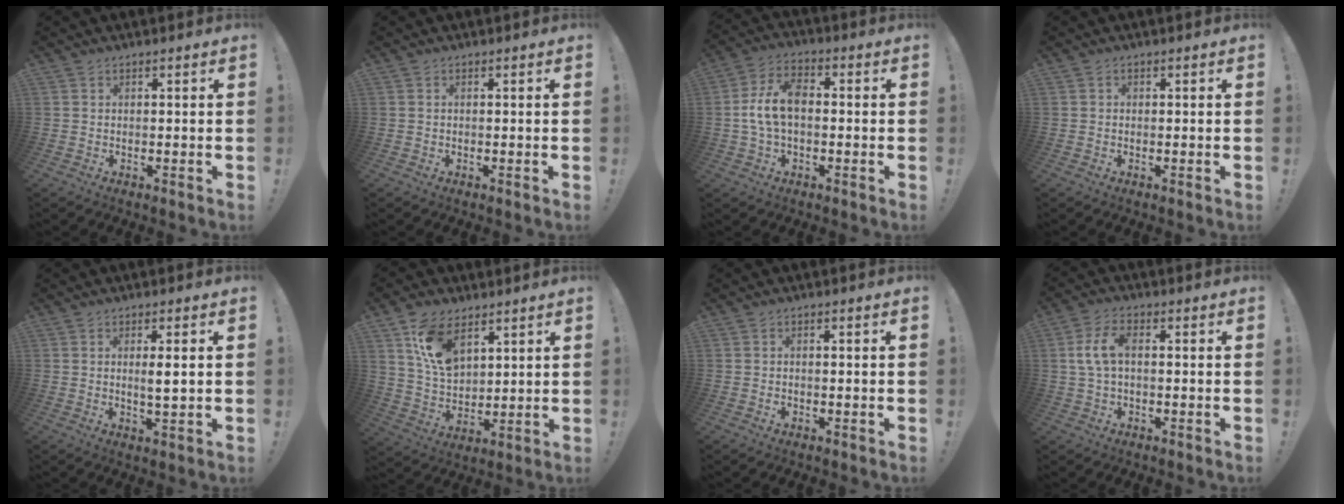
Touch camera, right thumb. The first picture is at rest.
{"total": 0.0}
{"total": 10.6, "force": [-0.4, 6.4, 8.5], "torque": [-0.168, 0.010, -0.002]}
{"total": 0.6, "force": [-0.3, 0.5, 0.0], "torque": [-0.007, 0.005, -0.004]}
{"total": 3.8, "force": [0.7, 0.4, 3.8], "torque": [-0.055, -0.012, 0.006]}
{"total": 13.1, "force": [6.9, 8.1, 7.5], "torque": [-0.132, -0.021, 0.135]}
{"total": 0.9, "force": [-0.7, 0.4, 0.4], "torque": [-0.005, 0.002, -0.013]}
{"total": 7.7, "force": [0.6, 4.2, 6.4], "torque": [-0.123, 0.009, 0.014]}